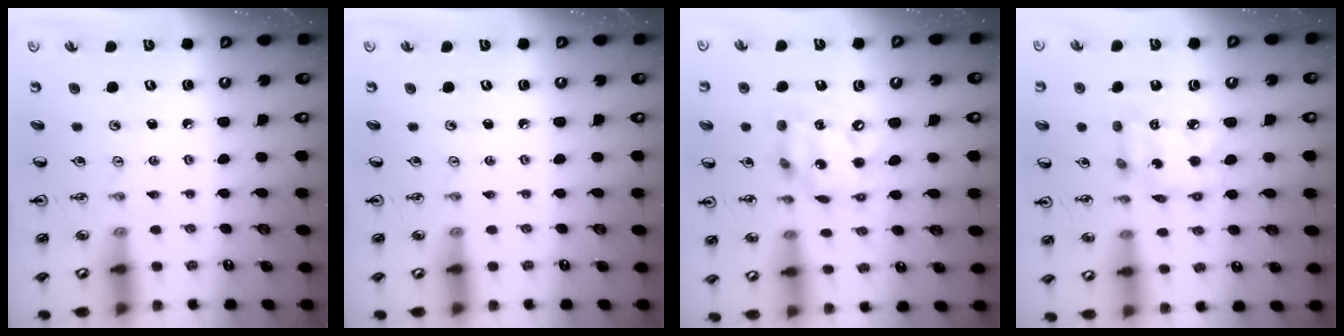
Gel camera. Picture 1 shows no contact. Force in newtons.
{"total": 0.0}
{"total": 13.6, "press": 13.5, "slide": 1.8}
{"total": 9.1, "press": 9.1, "slide": 0.5}